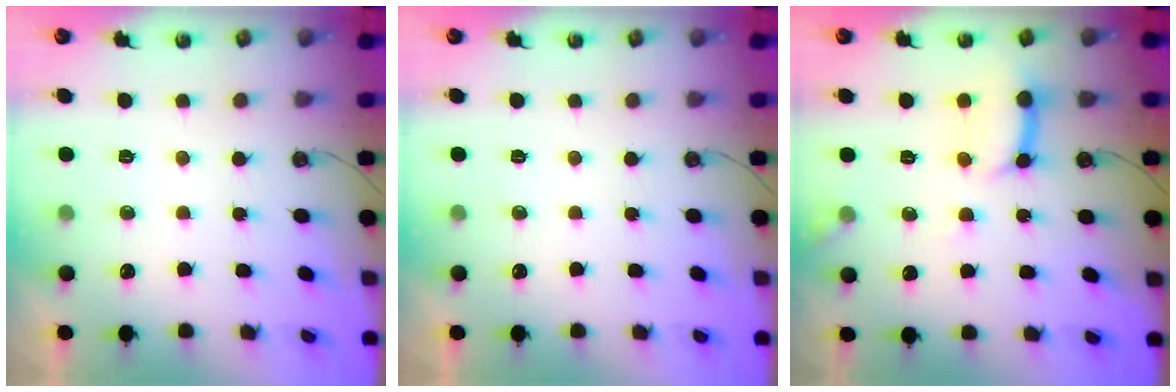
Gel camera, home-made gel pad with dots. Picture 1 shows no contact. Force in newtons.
{"total": 0.0}
{"total": 12.8, "press": 12.7, "slide": 1.4}